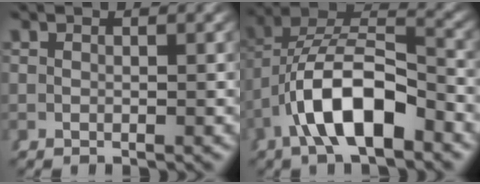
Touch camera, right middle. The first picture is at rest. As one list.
[{"total": 9.2, "force": [-1.2, 6.0, 6.9], "torque": [-0.131, -0.028, -0.014]}]